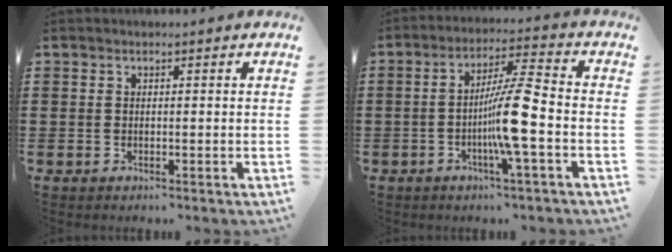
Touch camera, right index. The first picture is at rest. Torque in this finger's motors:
{"motor_torque": [2.14, 0.00, 0.87, 0.21]}